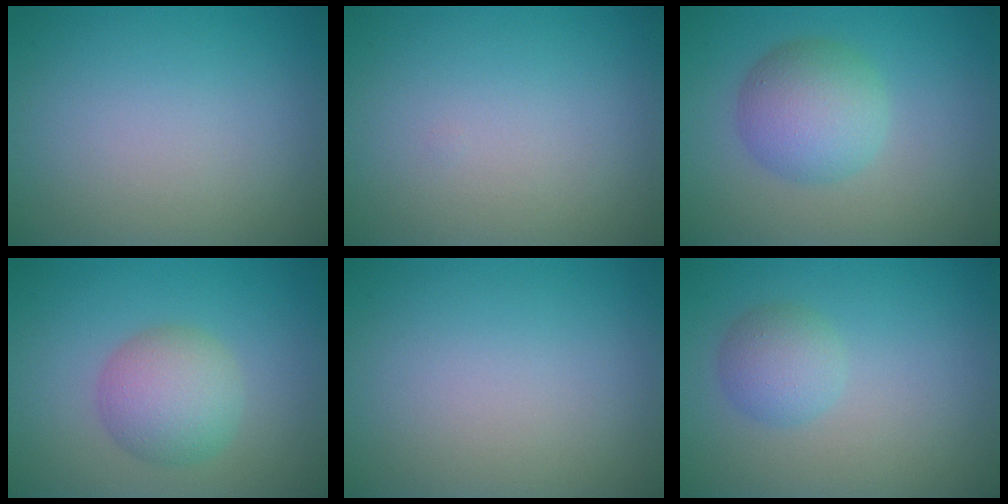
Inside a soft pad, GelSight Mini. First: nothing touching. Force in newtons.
{"total": 0.0}
{"total": 4.7, "press": 4.7, "slide": 0.2}
{"total": 4.4, "press": 4.4, "slide": 0.1}
{"total": 0.0}
{"total": 2.5, "press": 2.5, "slide": 0.1}